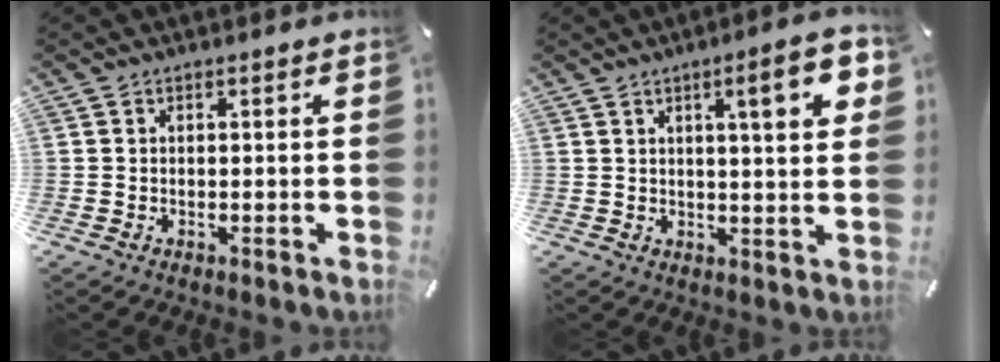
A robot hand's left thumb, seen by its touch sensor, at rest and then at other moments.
{"total": 10.4, "force": [4.3, 1.9, 9.3], "torque": [-0.132, -0.008, 0.059]}